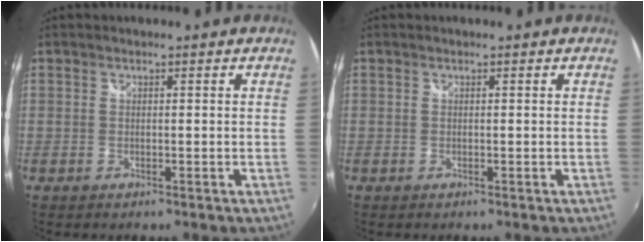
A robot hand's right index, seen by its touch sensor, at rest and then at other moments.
{"total": 0.0}